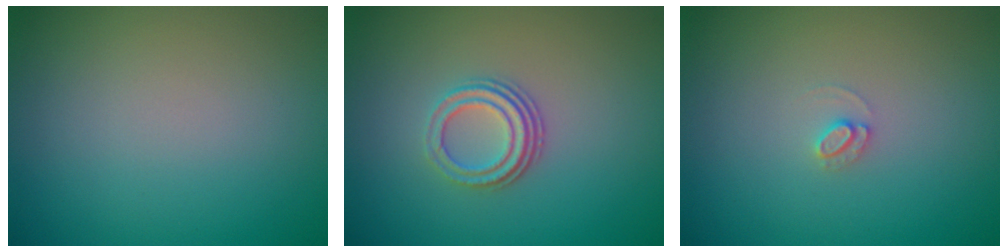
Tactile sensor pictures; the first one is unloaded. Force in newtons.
{"total": 3.0, "press": 2.2, "slide": 2.0}
{"total": 0.9, "press": 0.9, "slide": 0.1}